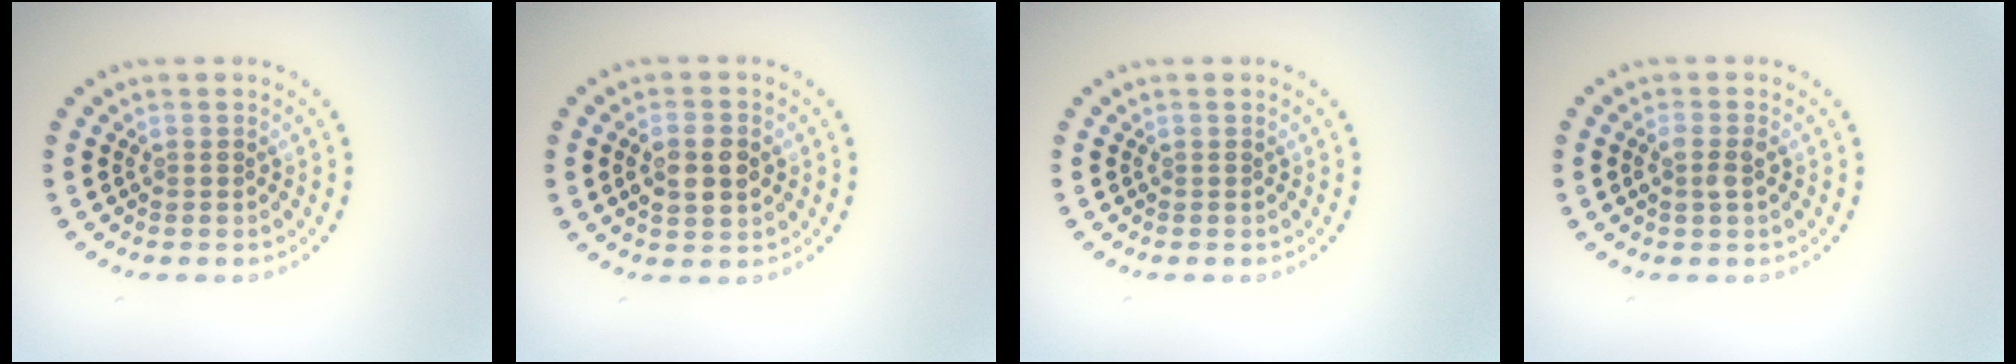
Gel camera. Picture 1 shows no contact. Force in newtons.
{"total": 2.8, "press": 2.8, "slide": 0.2}
{"total": 0.0}
{"total": 1.5, "press": 1.4, "slide": 0.5}